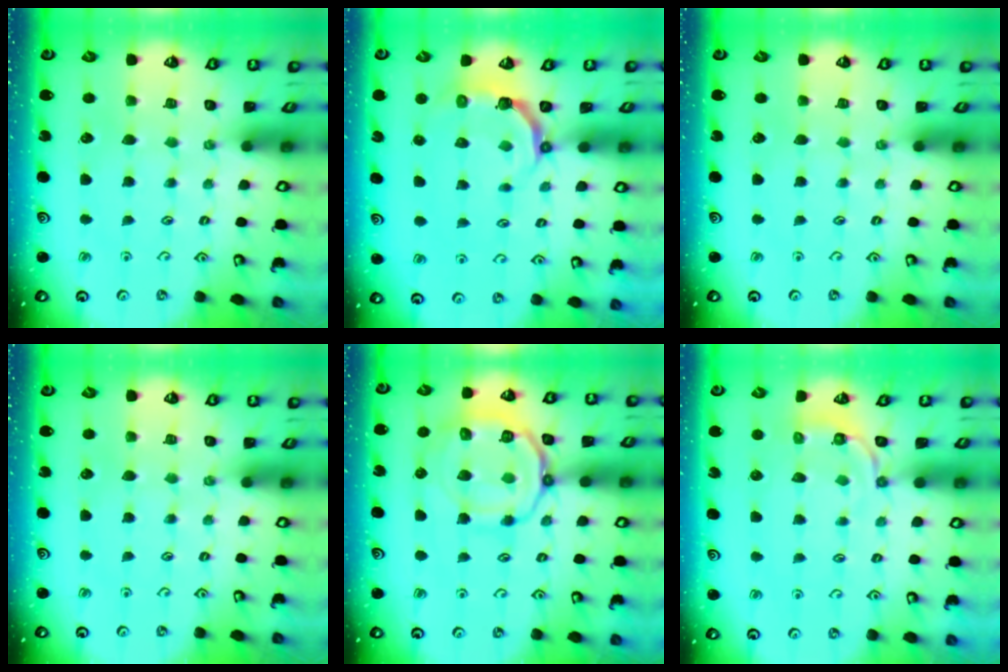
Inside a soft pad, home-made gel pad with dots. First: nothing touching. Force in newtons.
{"total": 5.0, "press": 3.4, "slide": 3.7}
{"total": 0.0}
{"total": 0.0}
{"total": 11.9, "press": 11.8, "slide": 1.0}
{"total": 3.7, "press": 2.7, "slide": 2.5}